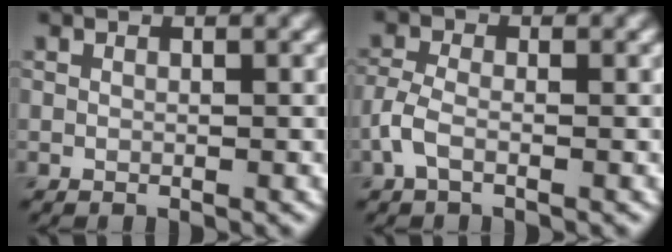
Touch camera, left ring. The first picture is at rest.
{"total": 2.3, "force": [-1.1, 1.1, 1.7], "torque": [-0.042, 0.003, -0.031]}